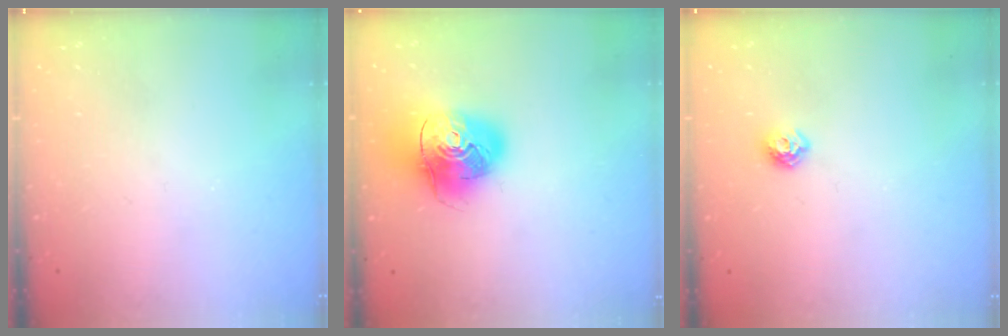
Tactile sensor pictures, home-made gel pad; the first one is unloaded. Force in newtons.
{"total": 13.7, "press": 13.6, "slide": 1.7}
{"total": 6.8, "press": 6.7, "slide": 1.0}